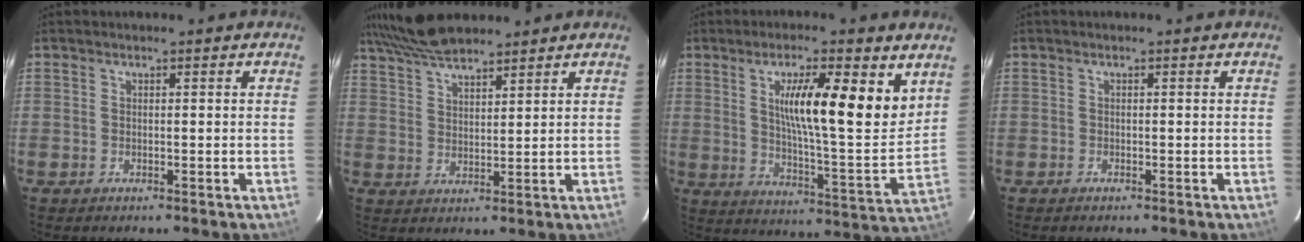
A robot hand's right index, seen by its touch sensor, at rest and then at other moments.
{"total": 8.2, "force": [7.3, 1.3, 3.5], "torque": [-0.077, 0.021, 0.135]}
{"total": 17.0, "force": [7.8, 2.1, 15.0], "torque": [-0.227, -0.004, 0.125]}
{"total": 0.7, "force": [-0.6, -0.2, 0.2], "torque": [-0.007, -0.004, -0.012]}